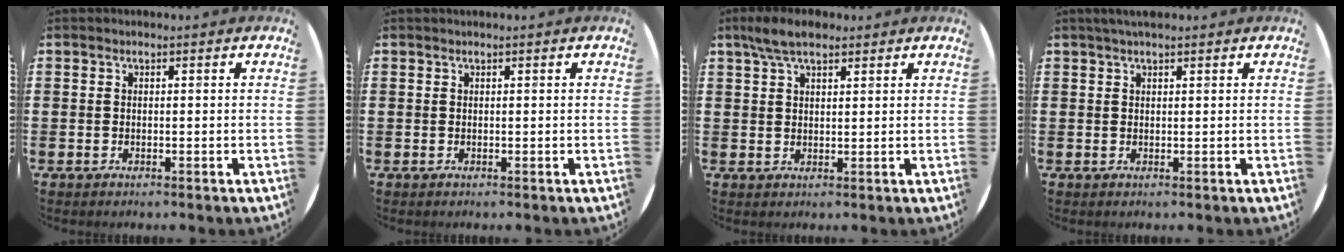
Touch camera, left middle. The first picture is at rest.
{"total": 0.0}
{"total": 4.7, "force": [3.6, 1.7, 2.5], "torque": [-0.057, 0.004, 0.067]}
{"total": 1.4, "force": [1.2, 0.1, 0.7], "torque": [-0.015, 0.003, 0.022]}